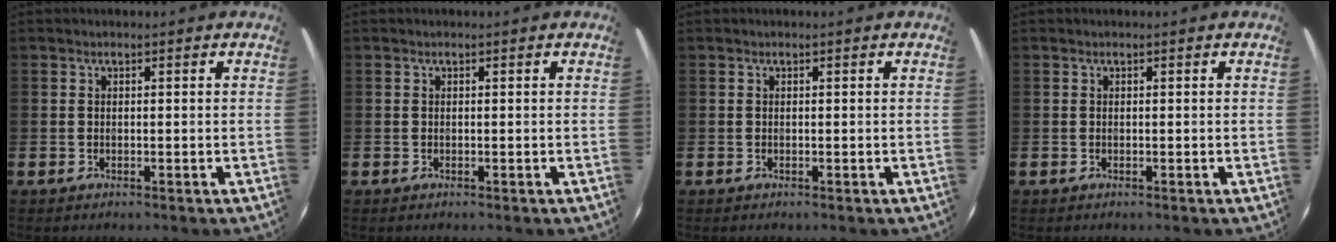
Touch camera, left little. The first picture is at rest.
{"total": 0.0}
{"total": 0.0}
{"total": 0.0}